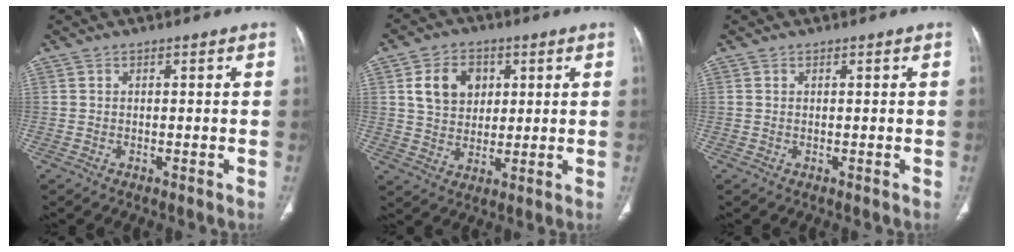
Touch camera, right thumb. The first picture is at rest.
{"total": 9.3, "force": [2.9, 7.2, 5.1], "torque": [-0.056, -0.008, 0.055]}
{"total": 0.0}